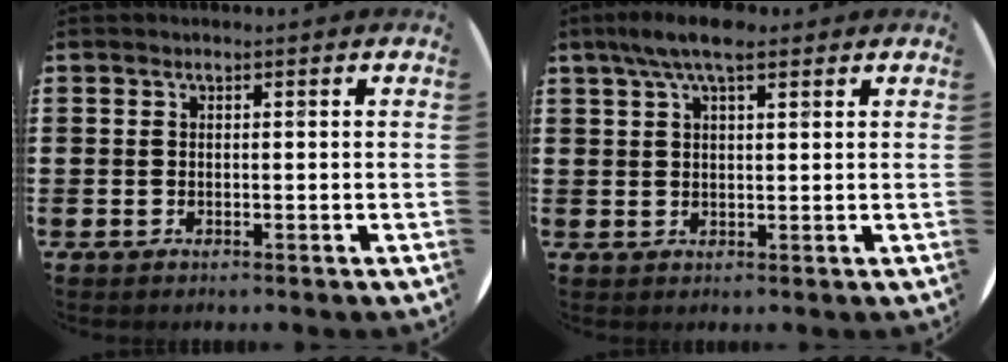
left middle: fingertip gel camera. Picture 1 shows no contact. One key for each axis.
{"total": 5.5, "fx": 3.7, "fy": 1.7, "fz": 3.7, "tx": -0.072, "ty": 0.006, "tz": 0.064}